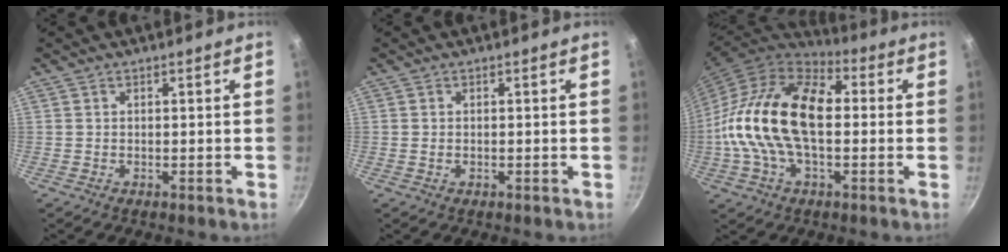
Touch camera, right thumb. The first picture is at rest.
{"total": 0.6, "force": [-0.1, 0.4, 0.5], "torque": [-0.008, 0.002, -0.003]}
{"total": 22.4, "force": [0.1, 13.0, 18.3], "torque": [-0.331, 0.033, -0.016]}